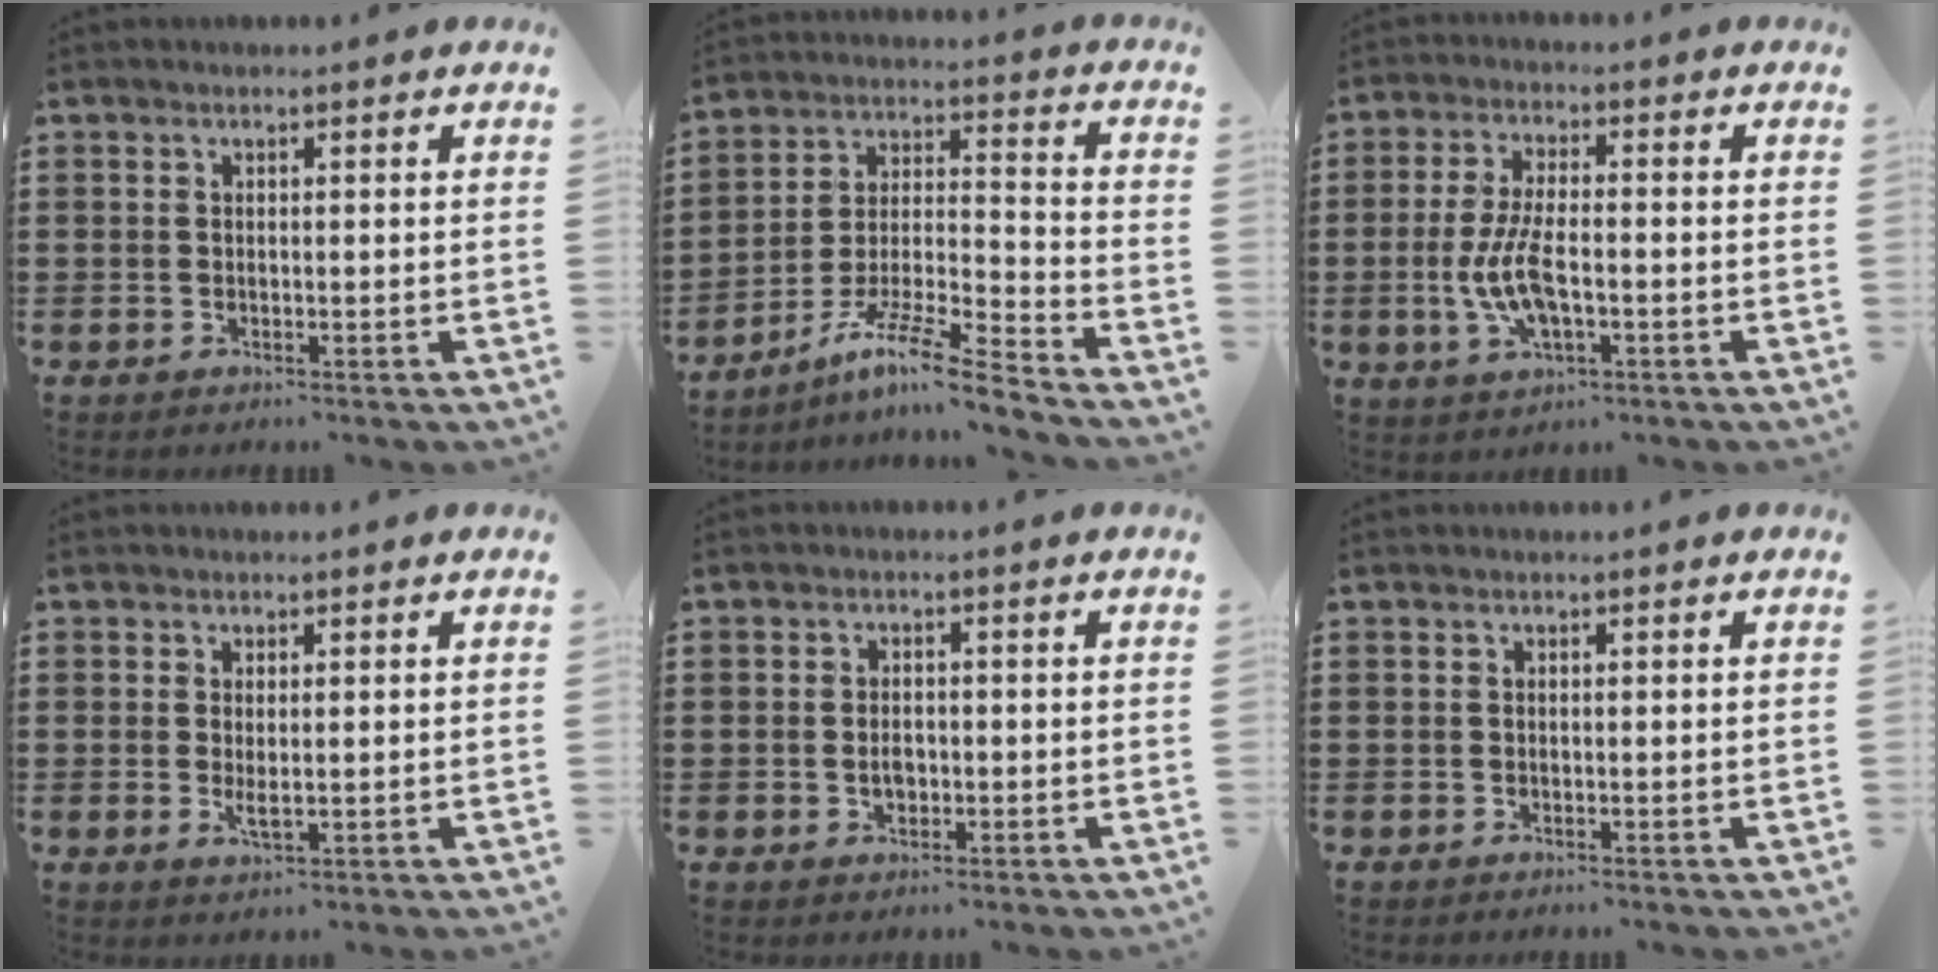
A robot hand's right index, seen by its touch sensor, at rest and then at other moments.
{"total": 11.0, "force": [-8.9, 0.6, 6.5], "torque": [-0.111, 0.014, -0.173]}
{"total": 7.8, "force": [-1.8, 3.0, 7.0], "torque": [-0.160, -0.008, -0.038]}
{"total": 2.1, "force": [0.1, 0.6, 2.0], "torque": [-0.037, -0.002, 0.003]}
{"total": 1.9, "force": [-0.4, 1.2, 1.4], "torque": [-0.019, 0.000, -0.009]}
{"total": 0.0}